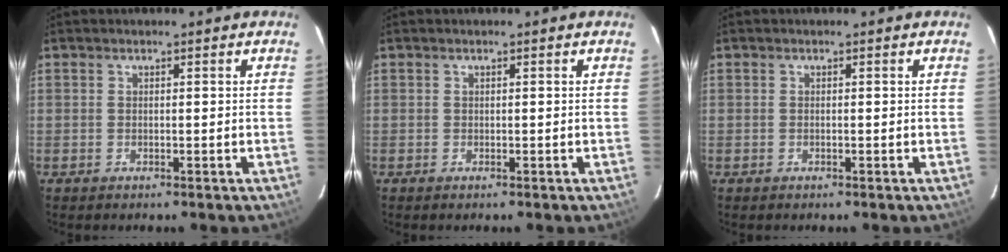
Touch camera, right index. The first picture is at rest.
{"total": 0.0}
{"total": 0.0}